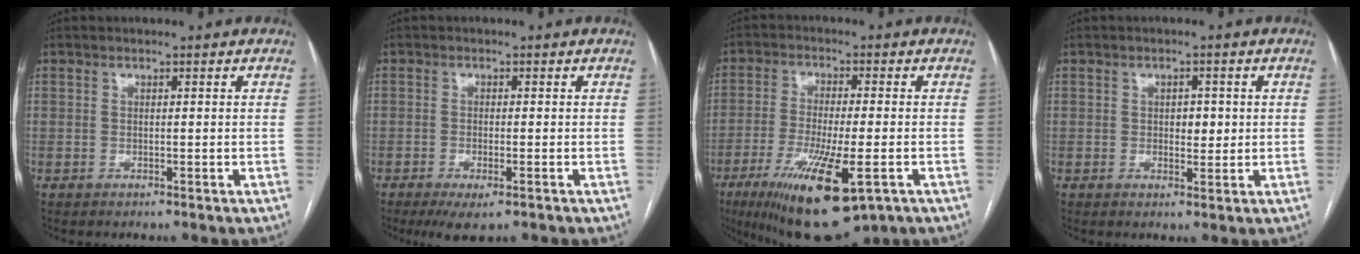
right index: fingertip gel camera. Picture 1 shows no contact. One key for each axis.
{"total": 4.3, "fx": -2.6, "fy": 1.1, "fz": 3.3, "tx": -0.055, "ty": -0.010, "tz": -0.038}
{"total": 15.3, "fx": -7.5, "fy": 3.1, "fz": 13.0, "tx": -0.226, "ty": -0.039, "tz": -0.117}
{"total": 2.6, "fx": 0.3, "fy": 1.6, "fz": 2.1, "tx": -0.025, "ty": 0.001, "tz": 0.006}